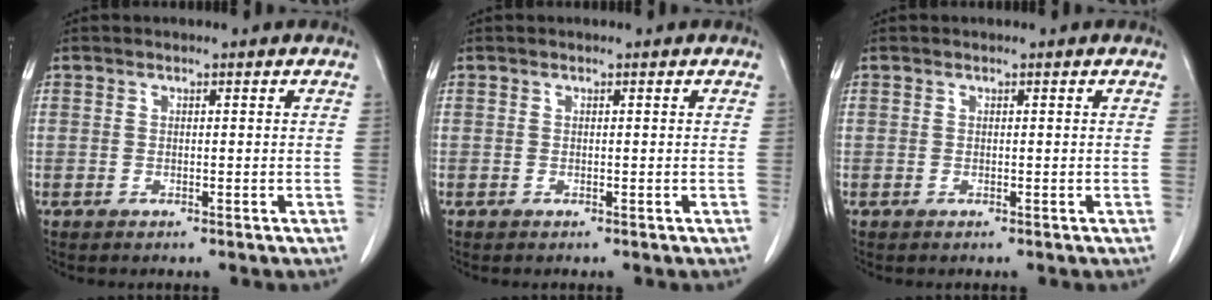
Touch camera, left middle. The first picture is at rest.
{"total": 0.0}
{"total": 0.0}